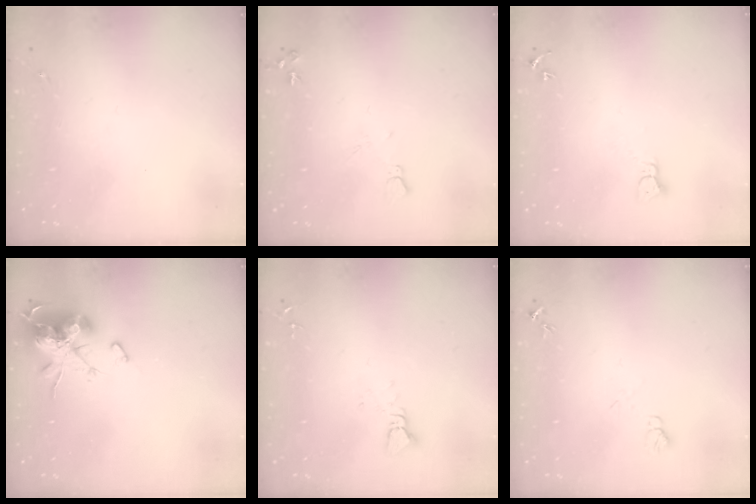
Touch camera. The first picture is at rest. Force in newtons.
{"total": 7.6, "press": 7.6, "slide": 0.8}
{"total": 2.3, "press": 2.3, "slide": 0.3}
{"total": 16.7, "press": 16.7, "slide": 0.1}
{"total": 2.4, "press": 2.4, "slide": 0.1}
{"total": 6.3, "press": 6.3, "slide": 0.7}